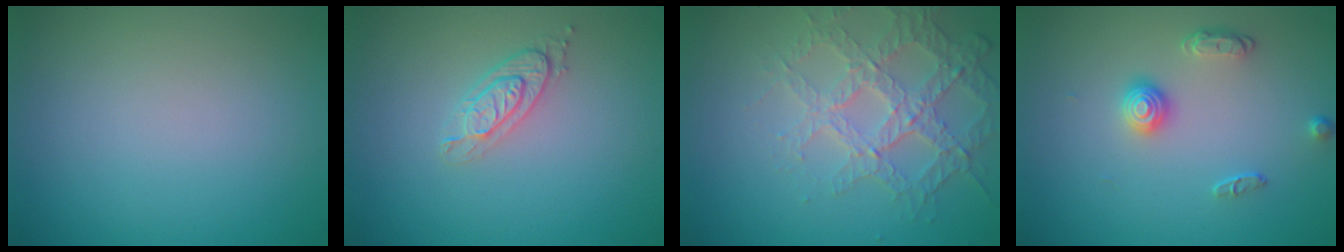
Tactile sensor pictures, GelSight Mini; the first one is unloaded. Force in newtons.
{"total": 2.0, "press": 1.9, "slide": 0.6}
{"total": 3.7, "press": 3.6, "slide": 0.9}
{"total": 2.1, "press": 1.6, "slide": 1.4}